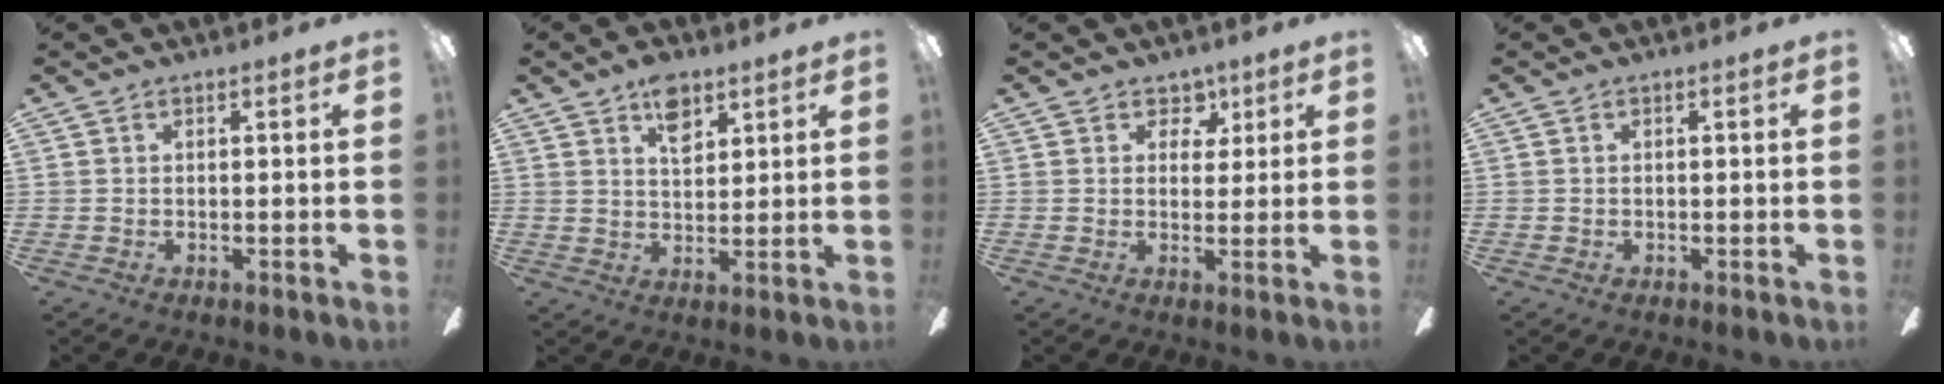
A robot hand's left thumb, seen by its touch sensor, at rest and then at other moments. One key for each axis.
{"total": 6.7, "fx": 3.9, "fy": 3.8, "fz": 4.0, "tx": -0.047, "ty": -0.009, "tz": 0.065}
{"total": 4.5, "fx": 2.5, "fy": 3.4, "fz": 1.6, "tx": -0.009, "ty": -0.008, "tz": 0.039}
{"total": 0.6, "fx": -0.3, "fy": 0.4, "fz": 0.4, "tx": -0.006, "ty": 0.003, "tz": -0.006}